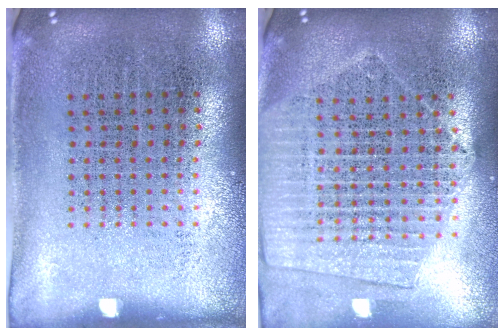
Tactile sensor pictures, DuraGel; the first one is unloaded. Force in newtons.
{"total": 1.9, "press": 1.8, "slide": 0.7}